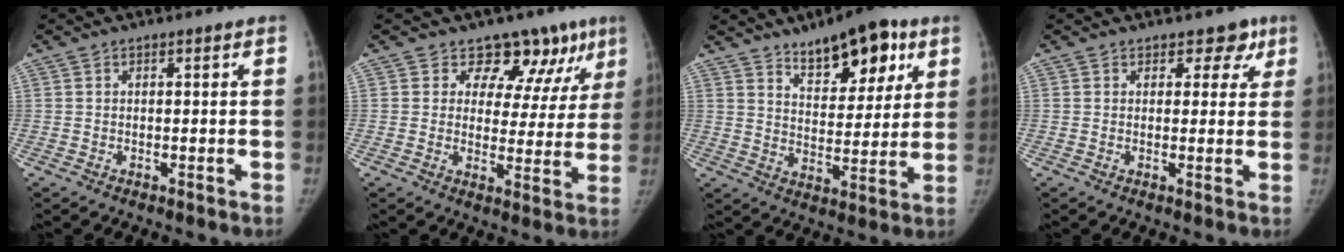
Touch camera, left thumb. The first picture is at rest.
{"total": 11.5, "force": [8.1, 7.4, 3.2], "torque": [0.019, -0.034, 0.085]}
{"total": 14.1, "force": [8.5, 6.3, 9.3], "torque": [-0.091, -0.038, 0.130]}
{"total": 4.0, "force": [2.4, 2.9, 1.3], "torque": [0.026, -0.006, 0.023]}